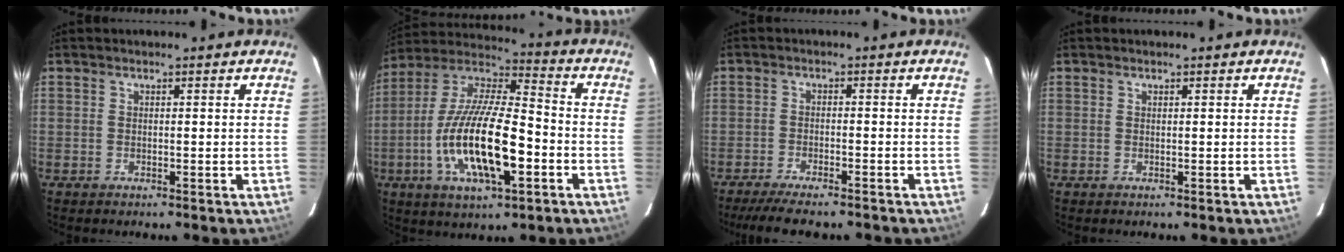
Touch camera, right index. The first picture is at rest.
{"total": 19.8, "force": [-5.8, 6.3, 17.9], "torque": [-0.354, -0.012, -0.108]}
{"total": 9.4, "force": [-8.1, 1.5, 4.4], "torque": [-0.100, -0.022, -0.130]}
{"total": 0.0}